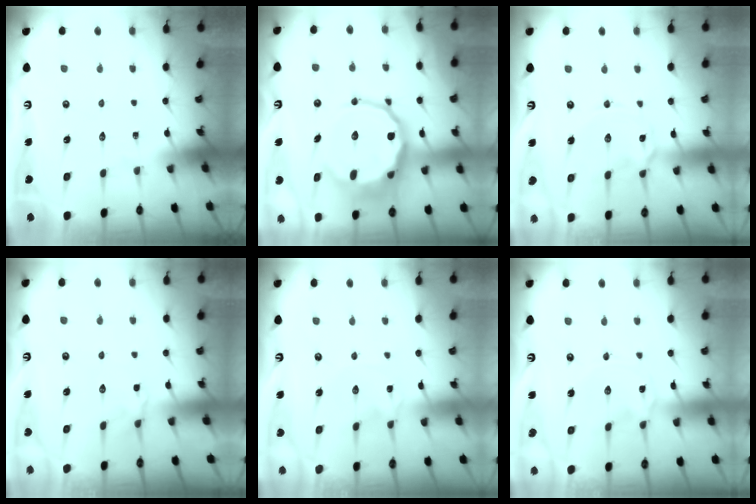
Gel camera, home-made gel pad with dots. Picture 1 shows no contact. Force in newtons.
{"total": 15.3, "press": 15.0, "slide": 3.2}
{"total": 2.6, "press": 2.5, "slide": 0.3}
{"total": 2.2, "press": 1.9, "slide": 1.2}
{"total": 0.0}
{"total": 0.0}